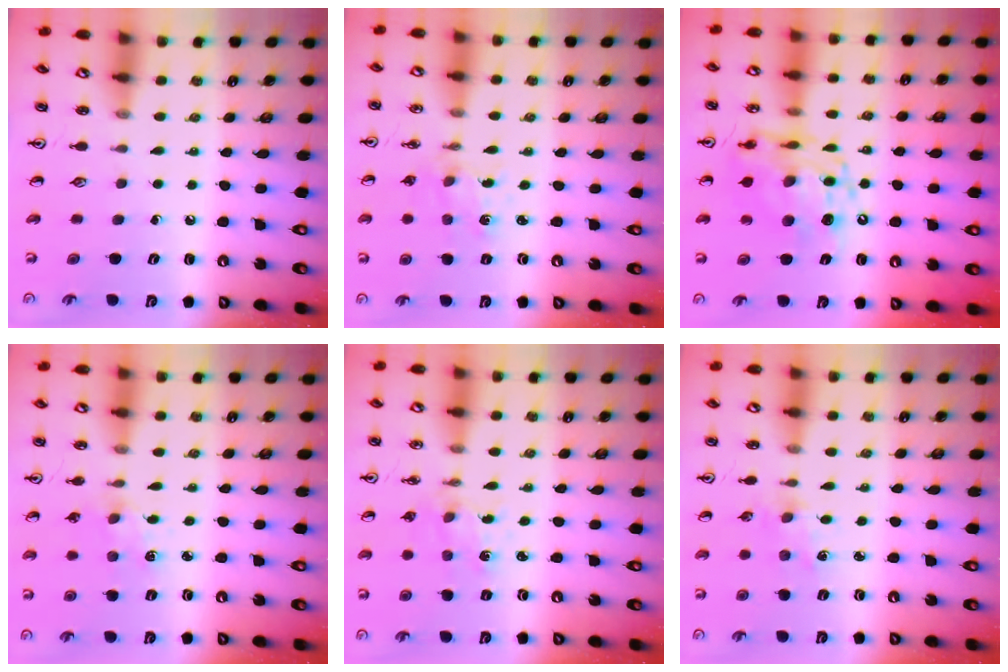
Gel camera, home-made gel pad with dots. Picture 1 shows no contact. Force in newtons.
{"total": 1.5, "press": 1.5, "slide": 0.3}
{"total": 12.9, "press": 12.8, "slide": 1.3}
{"total": 3.2, "press": 3.2, "slide": 0.4}
{"total": 1.5, "press": 1.5, "slide": 0.3}
{"total": 2.9, "press": 2.8, "slide": 0.4}